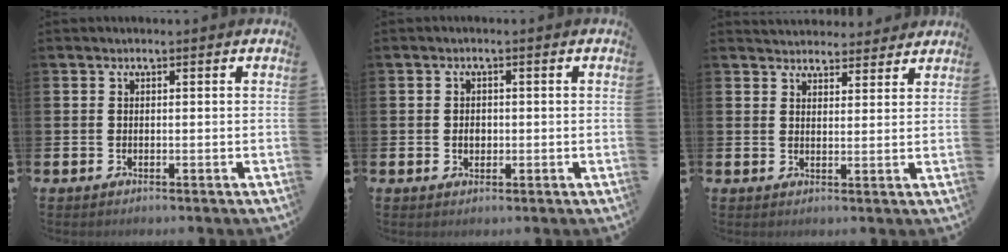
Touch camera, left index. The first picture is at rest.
{"total": 1.7, "force": [-0.1, 1.3, 1.0], "torque": [-0.009, 0.004, -0.007]}
{"total": 3.7, "force": [3.5, 1.1, -0.1], "torque": [0.002, -0.018, 0.063]}